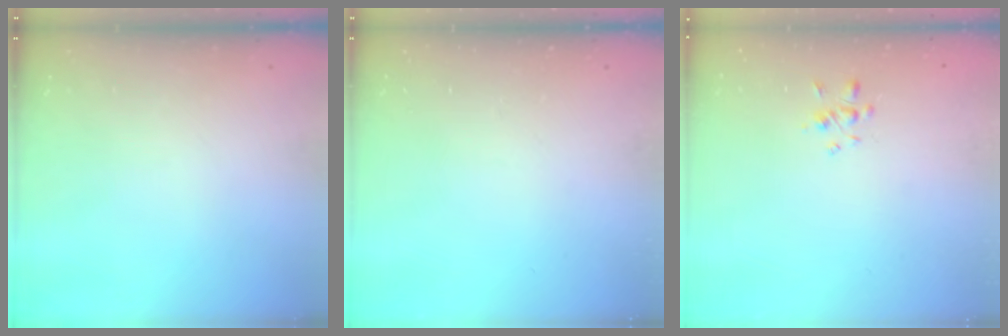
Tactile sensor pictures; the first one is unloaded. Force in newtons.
{"total": 0.0}
{"total": 1.9, "press": 1.7, "slide": 0.7}